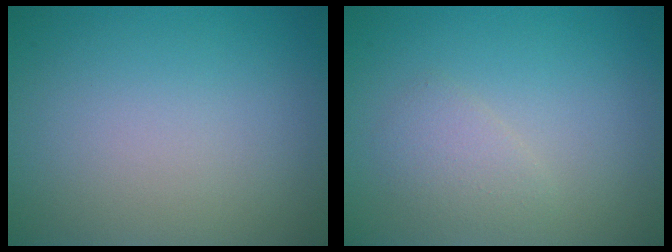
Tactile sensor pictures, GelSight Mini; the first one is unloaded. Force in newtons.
{"total": 1.5, "press": 1.5, "slide": 0.1}